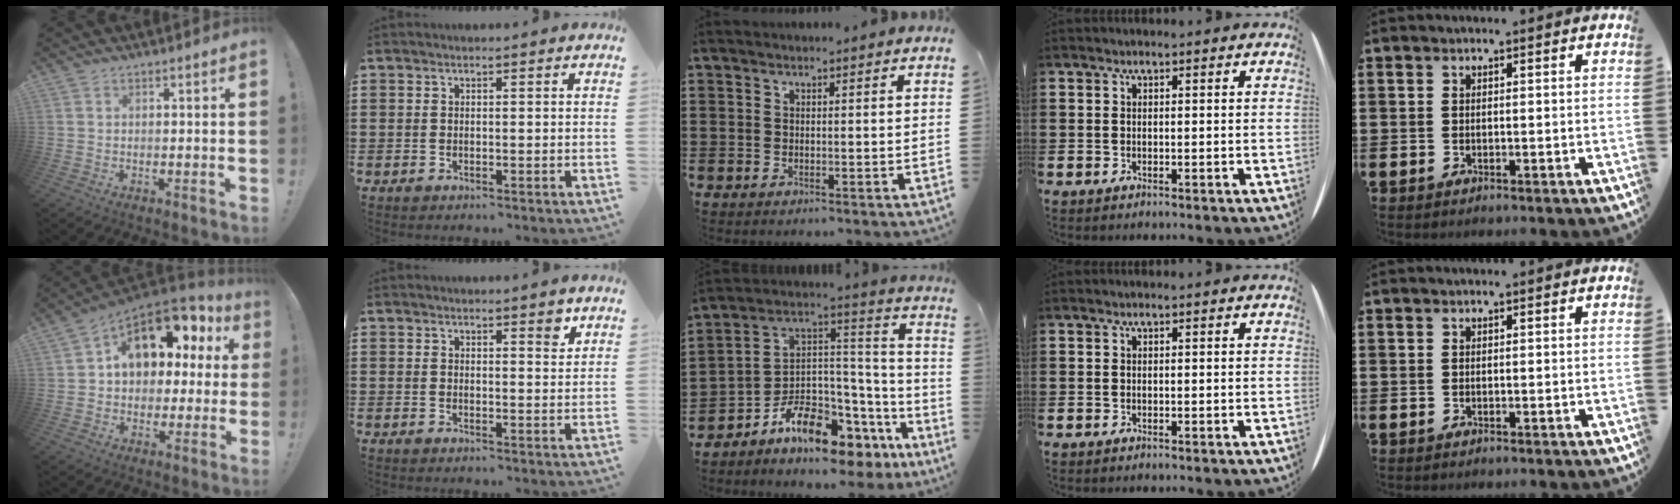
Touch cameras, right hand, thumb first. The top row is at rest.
{"thumb": {"total": 14.9, "force": [6.7, 9.7, 9.1], "torque": [-0.124, -0.041, 0.115]}, "index": {"total": 2.5, "force": [2.0, 0.8, 1.3], "torque": [-0.012, -0.001, 0.032]}, "middle": {"total": 8.7, "force": [-7.0, 3.1, 4.2], "torque": [-0.096, 0.002, -0.139]}}